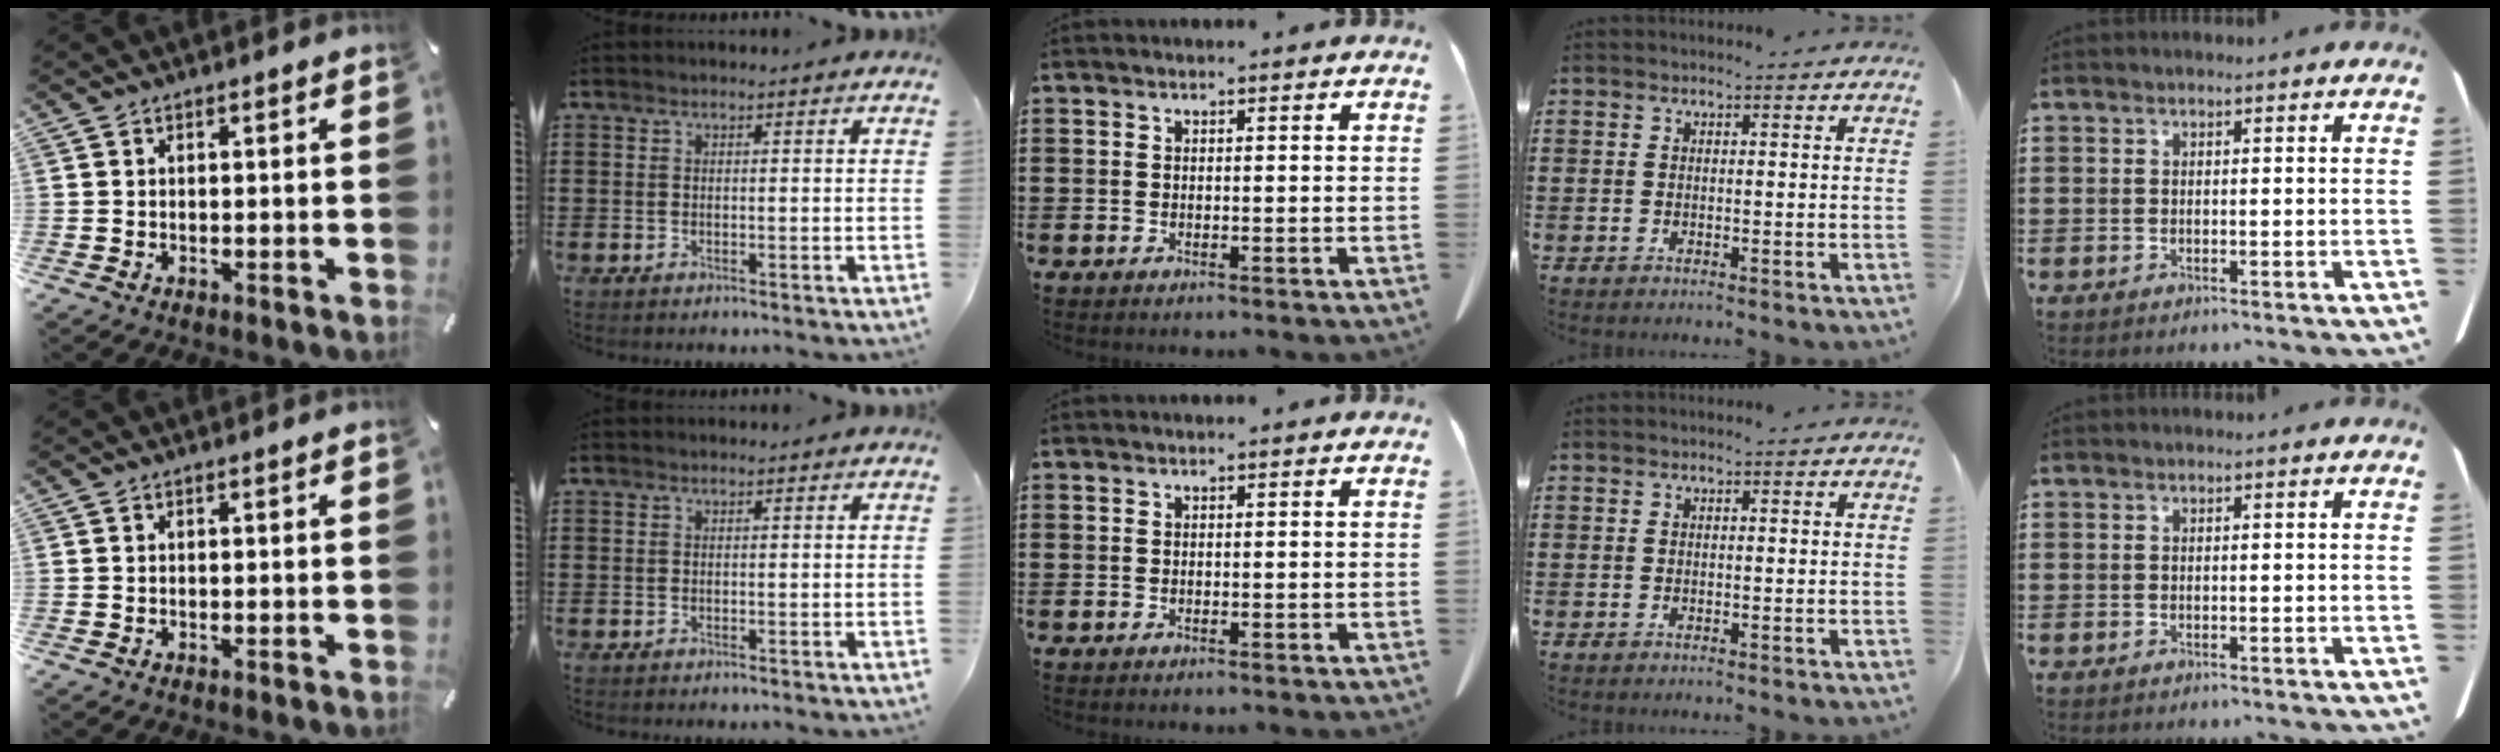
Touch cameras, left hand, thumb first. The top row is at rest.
{}